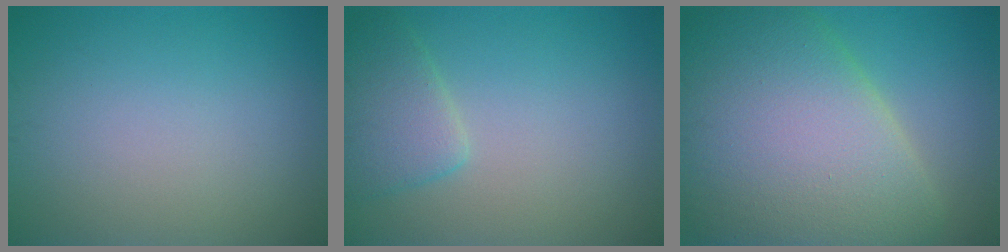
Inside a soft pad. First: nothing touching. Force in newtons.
{"total": 3.2, "press": 3.2, "slide": 0.3}
{"total": 14.5, "press": 14.4, "slide": 0.8}